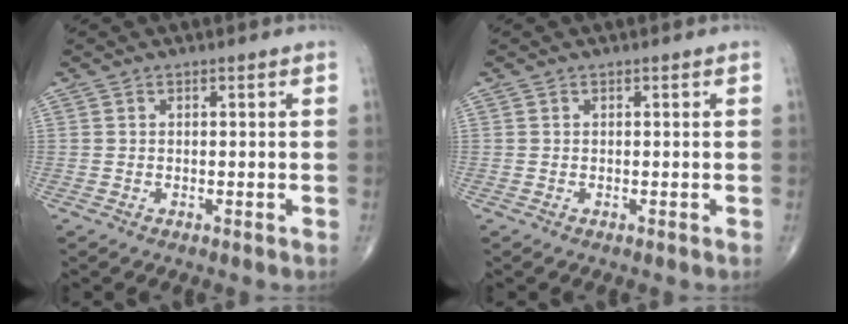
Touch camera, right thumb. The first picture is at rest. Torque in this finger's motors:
{"motor_torque": [0.00, 0.00, -0.04, 0.03, 0.00]}